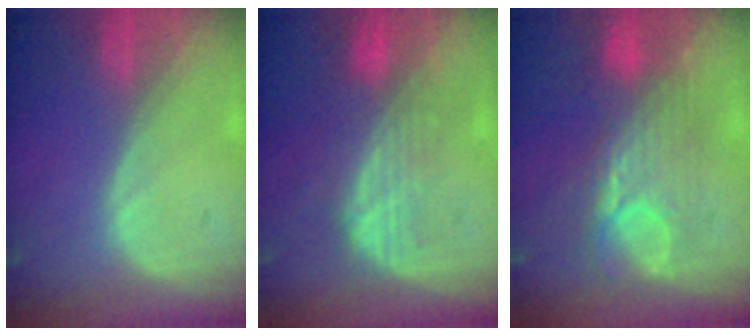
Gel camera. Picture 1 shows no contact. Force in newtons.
{"total": 7.6, "press": 6.8, "slide": 3.3}
{"total": 7.8, "press": 7.6, "slide": 1.8}